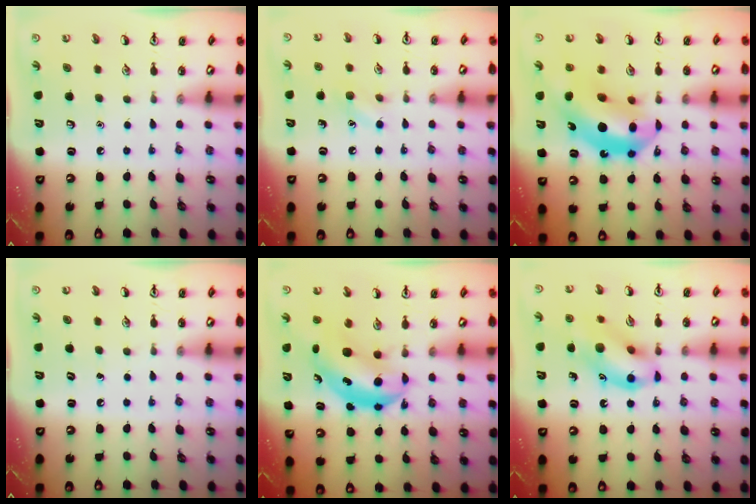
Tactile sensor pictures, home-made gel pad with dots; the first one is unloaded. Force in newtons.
{"total": 6.9, "press": 6.7, "slide": 2.0}
{"total": 14.0, "press": 13.3, "slide": 4.5}
{"total": 0.0}
{"total": 6.1, "press": 6.0, "slide": 1.2}
{"total": 12.6, "press": 12.5, "slide": 1.5}